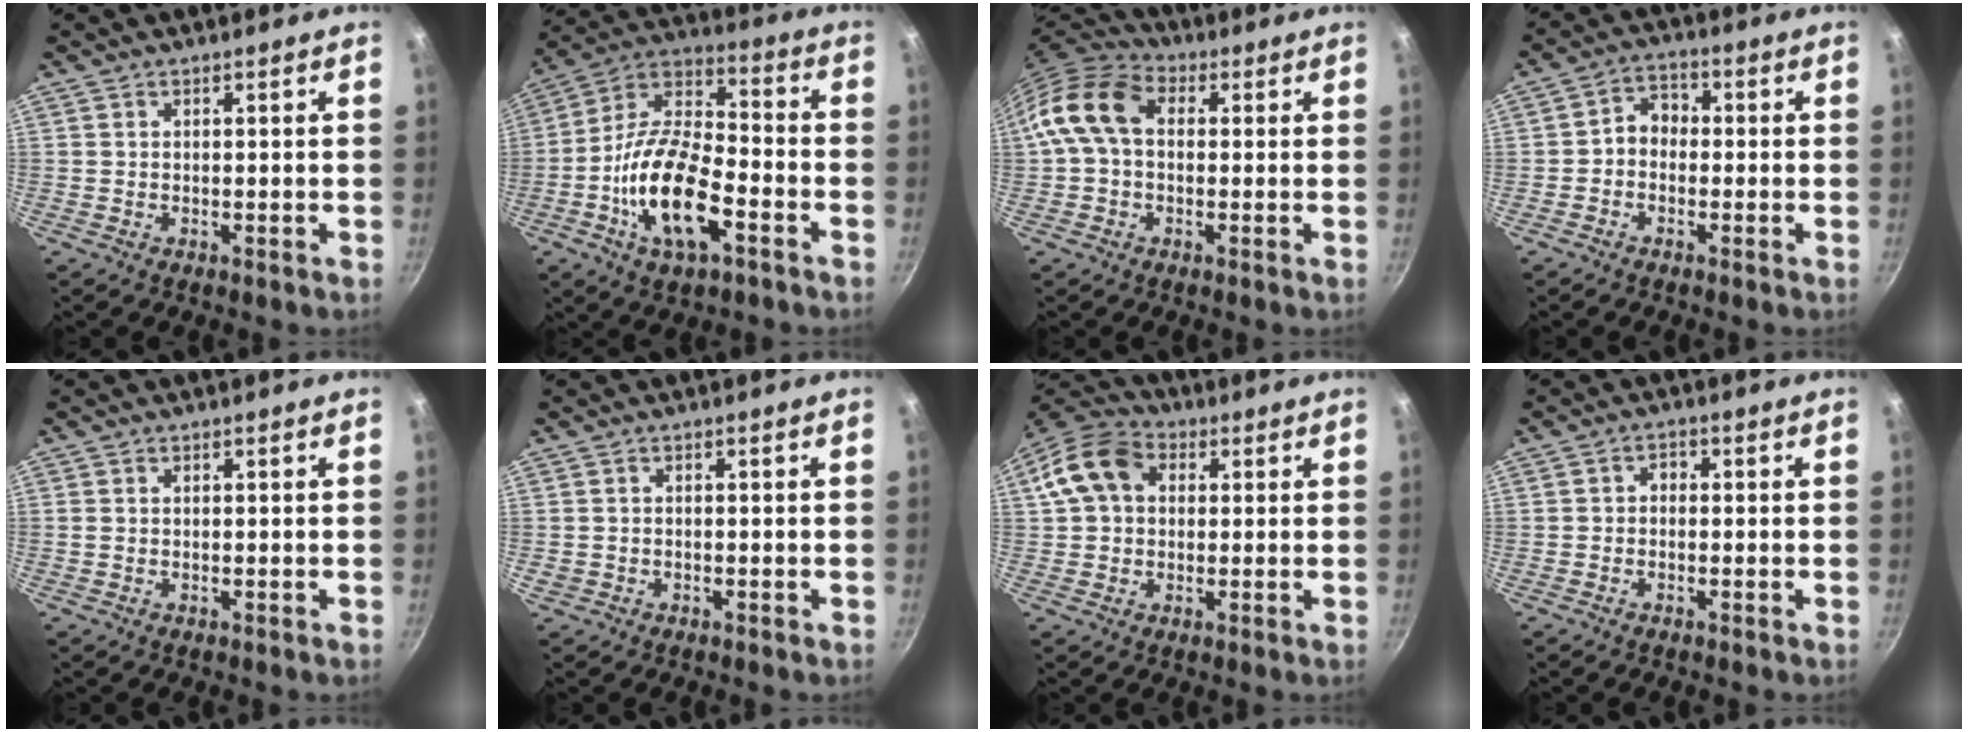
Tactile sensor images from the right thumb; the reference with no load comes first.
{"total": 18.1, "force": [-6.4, 8.3, 14.8], "torque": [-0.268, 0.037, -0.131]}
{"total": 10.9, "force": [1.2, 7.7, 7.6], "torque": [-0.126, 0.027, 0.001]}
{"total": 4.3, "force": [-0.9, 3.5, 2.4], "torque": [-0.023, 0.022, -0.030]}
{"total": 0.5, "force": [0.1, 0.4, 0.4], "torque": [-0.007, 0.001, 0.001]}
{"total": 0.8, "force": [-0.3, 0.6, 0.4], "torque": [-0.011, 0.003, -0.001]}
{"total": 11.3, "force": [2.4, 8.6, 6.9], "torque": [-0.107, 0.024, 0.024]}
{"total": 1.7, "force": [-0.4, 1.4, 1.0], "torque": [-0.014, 0.011, -0.010]}